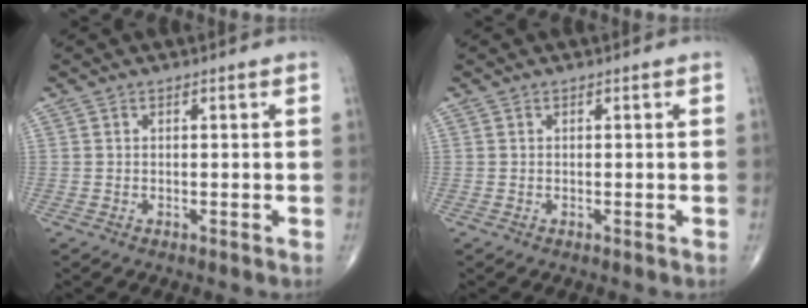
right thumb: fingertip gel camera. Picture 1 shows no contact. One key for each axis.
{"total": 0.0}